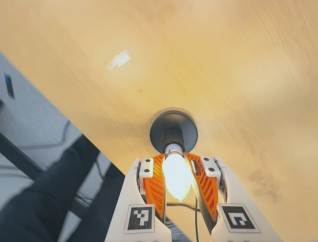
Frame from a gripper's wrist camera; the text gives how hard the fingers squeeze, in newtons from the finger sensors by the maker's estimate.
{"total": 21.7, "left": 25.2, "right": 18.3}